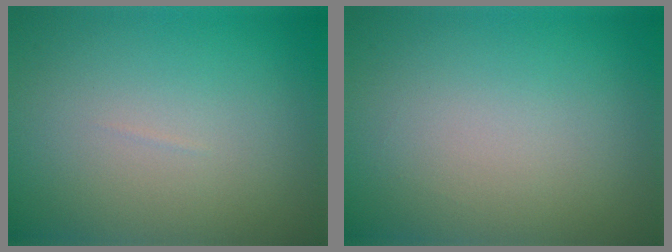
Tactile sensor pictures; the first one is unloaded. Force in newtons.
{"total": 0.0}